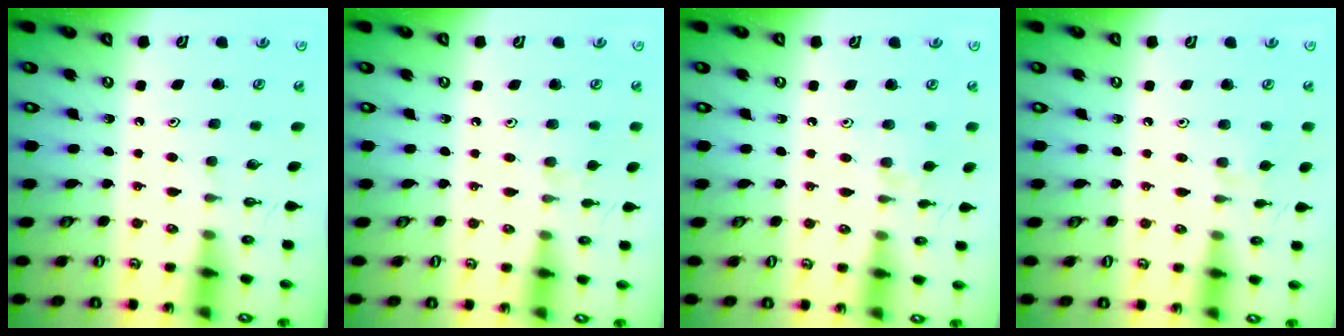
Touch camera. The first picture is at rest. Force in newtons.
{"total": 4.9, "press": 4.8, "slide": 0.6}
{"total": 3.9, "press": 3.9, "slide": 0.7}
{"total": 5.7, "press": 5.6, "slide": 0.8}